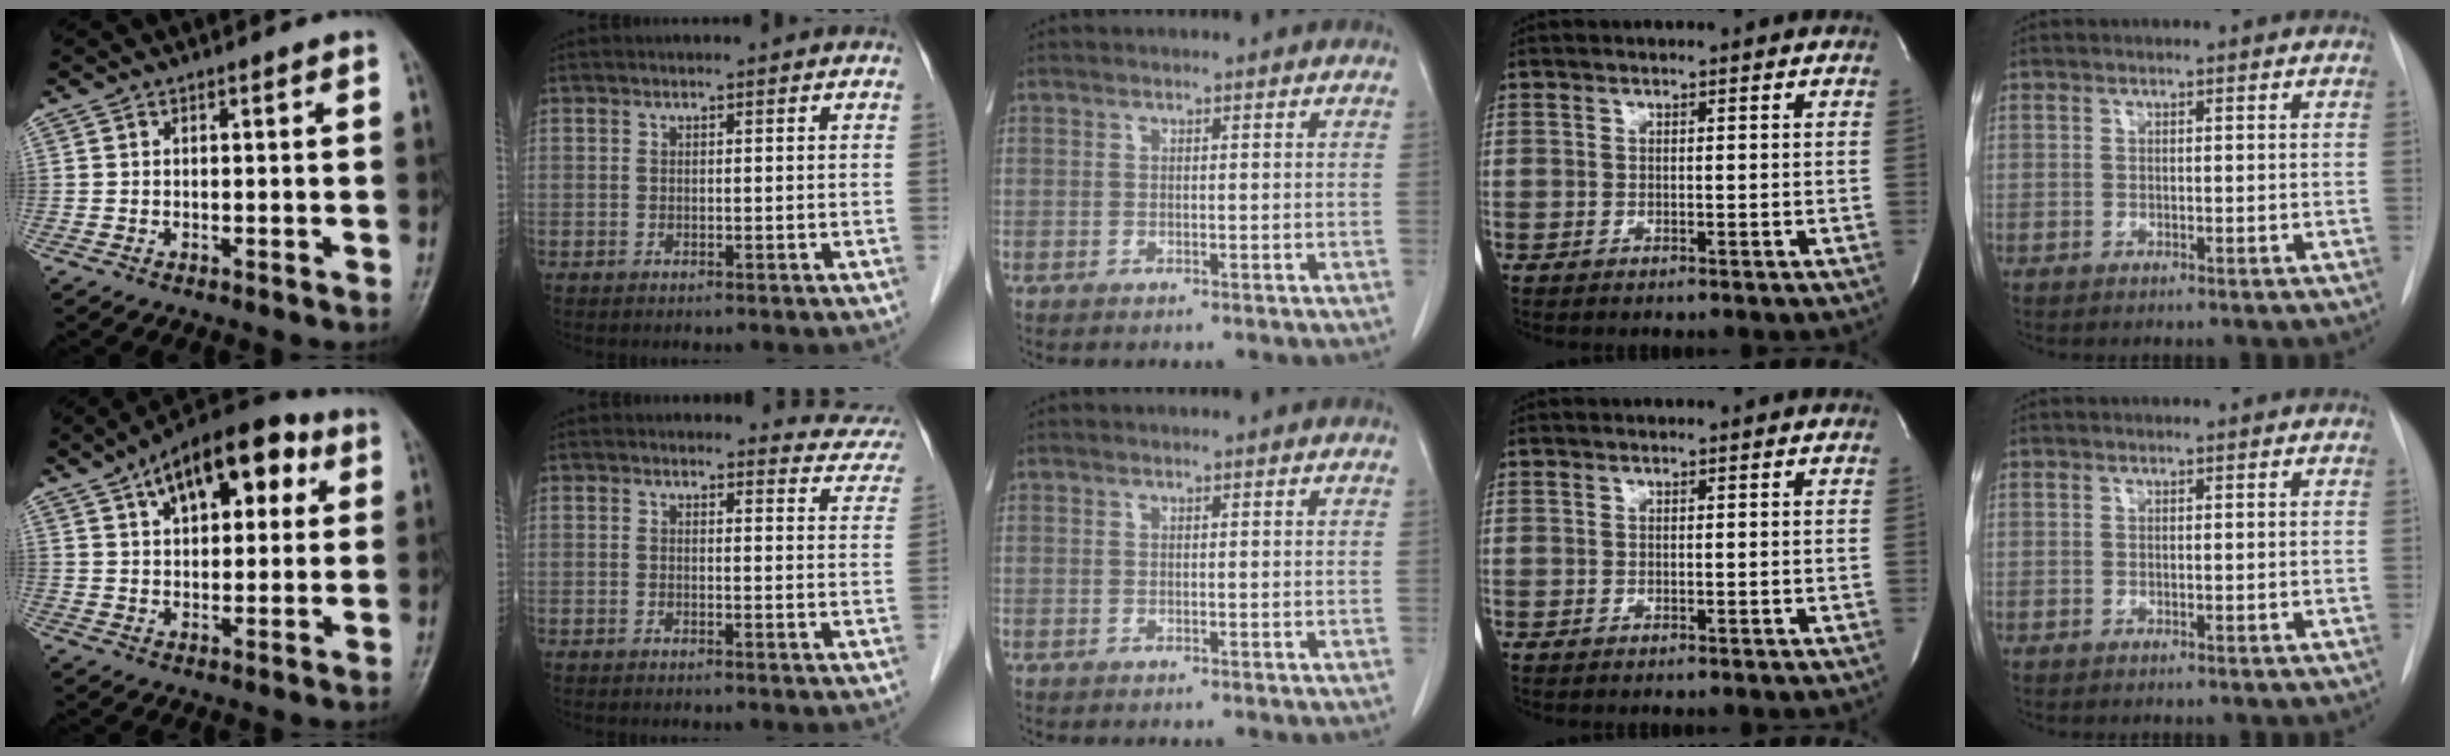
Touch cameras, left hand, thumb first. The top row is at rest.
{"thumb": {"total": 16.1, "force": [6.9, 8.3, 12.0], "torque": [-0.139, 0.007, 0.099]}, "index": {"total": 6.0, "force": [5.8, 1.5, -0.5], "torque": [0.029, -0.033, 0.030]}}